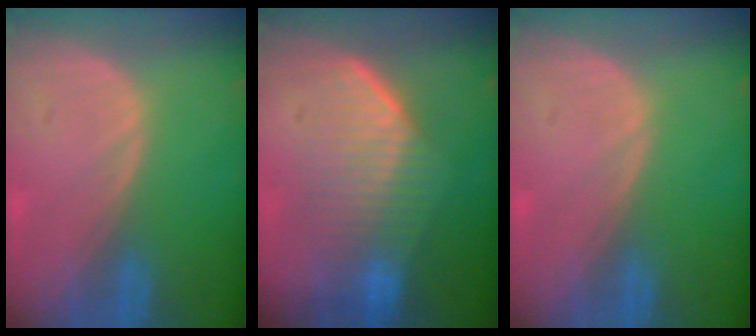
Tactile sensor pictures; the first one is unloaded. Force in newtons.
{"total": 7.3, "press": 7.3, "slide": 0.4}
{"total": 0.0}